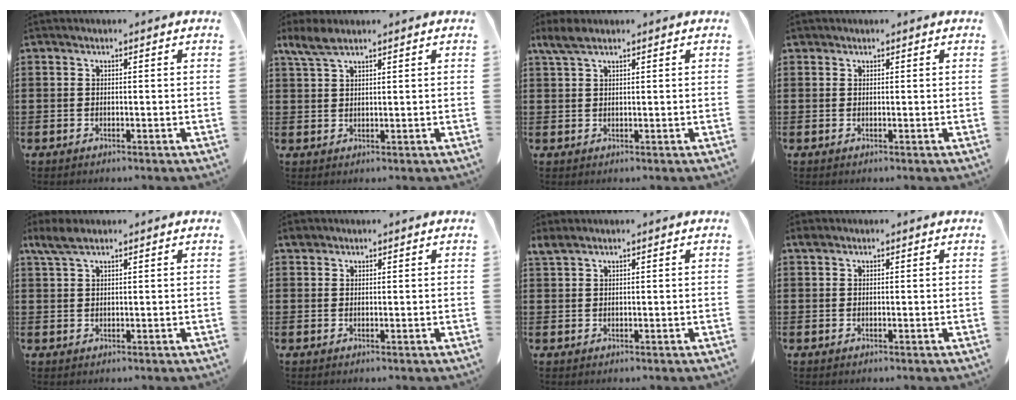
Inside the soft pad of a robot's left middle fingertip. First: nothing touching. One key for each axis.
{"total": 4.1, "fx": 2.8, "fy": 1.4, "fz": 2.7, "tx": -0.068, "ty": 0.001, "tz": 0.050}
{"total": 3.0, "fx": 1.9, "fy": 1.0, "fz": 2.2, "tx": -0.055, "ty": 0.000, "tz": 0.033}
{"total": 0.7, "fx": 0.5, "fy": 0.5, "fz": 0.1, "tx": -0.005, "ty": 0.004, "tz": 0.009}
{"total": 3.5, "fx": 2.2, "fy": 1.1, "fz": 2.5, "tx": -0.061, "ty": 0.001, "tz": 0.037}
{"total": 1.5, "fx": 1.2, "fy": 0.7, "fz": 0.3, "tx": -0.012, "ty": 0.005, "tz": 0.024}
{"total": 1.8, "fx": 1.4, "fy": 0.5, "fz": 1.0, "tx": -0.025, "ty": 0.002, "tz": 0.027}
{"total": 0.9, "fx": 0.6, "fy": 0.5, "fz": 0.4, "tx": -0.011, "ty": 0.004, "tz": 0.012}